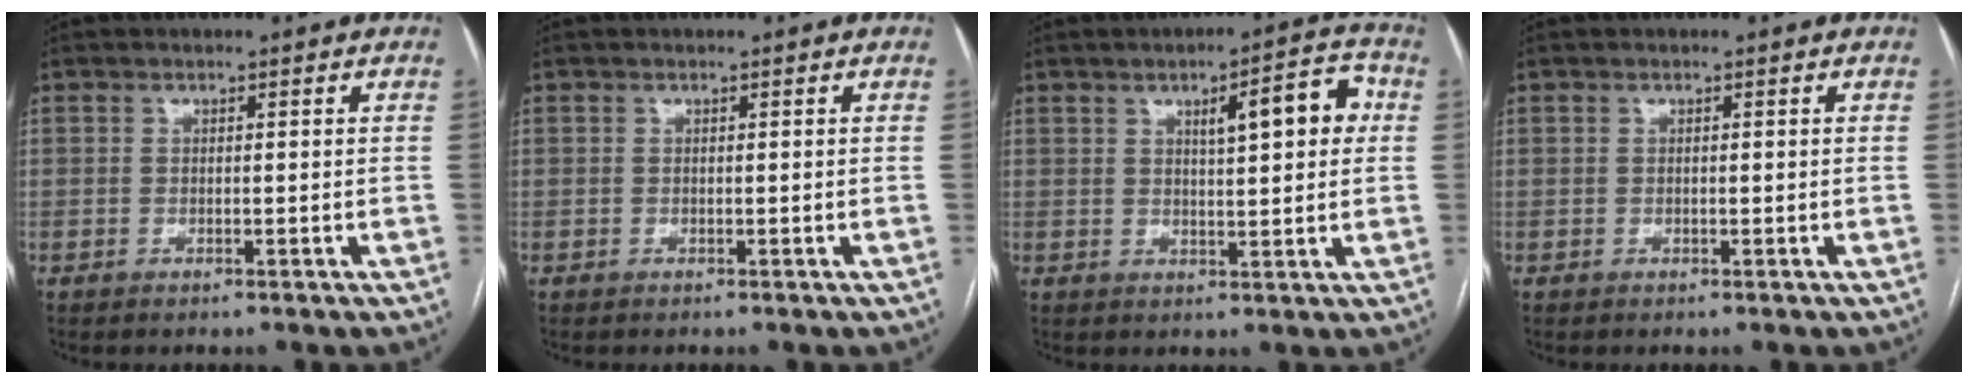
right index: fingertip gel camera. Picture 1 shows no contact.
{"total": 0.0}
{"total": 7.7, "force": [2.1, 1.6, 7.2], "torque": [-0.100, 0.019, 0.029]}
{"total": 0.0}